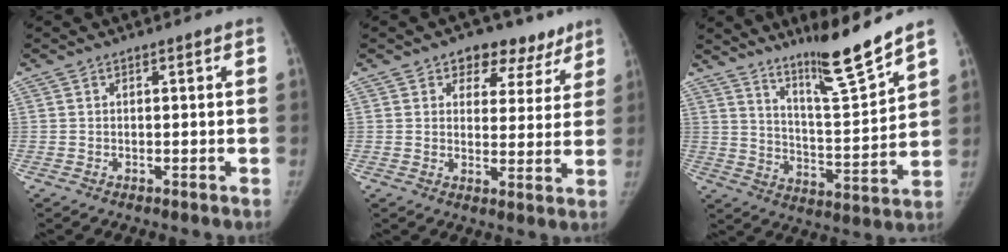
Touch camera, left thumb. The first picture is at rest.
{"total": 9.6, "force": [6.4, 6.4, 3.4], "torque": [0.015, -0.021, 0.079]}
{"total": 12.9, "force": [10.5, 0.1, 7.5], "torque": [-0.105, -0.083, 0.181]}